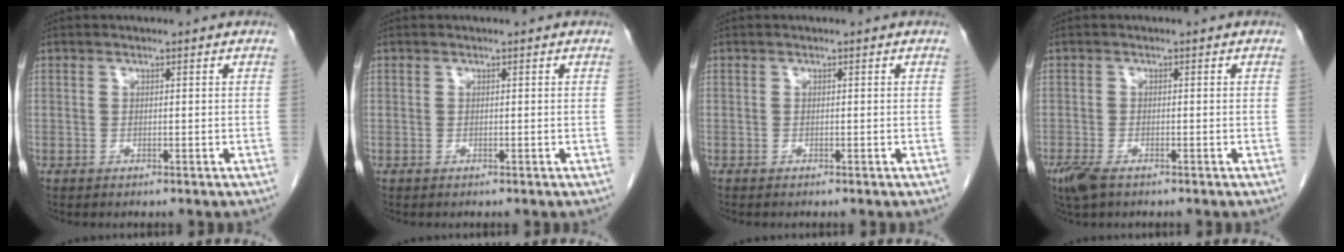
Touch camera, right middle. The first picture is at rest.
{"total": 0.0}
{"total": 0.0}
{"total": 3.7, "force": [-2.4, 1.3, 2.4], "torque": [-0.057, -0.010, -0.041]}